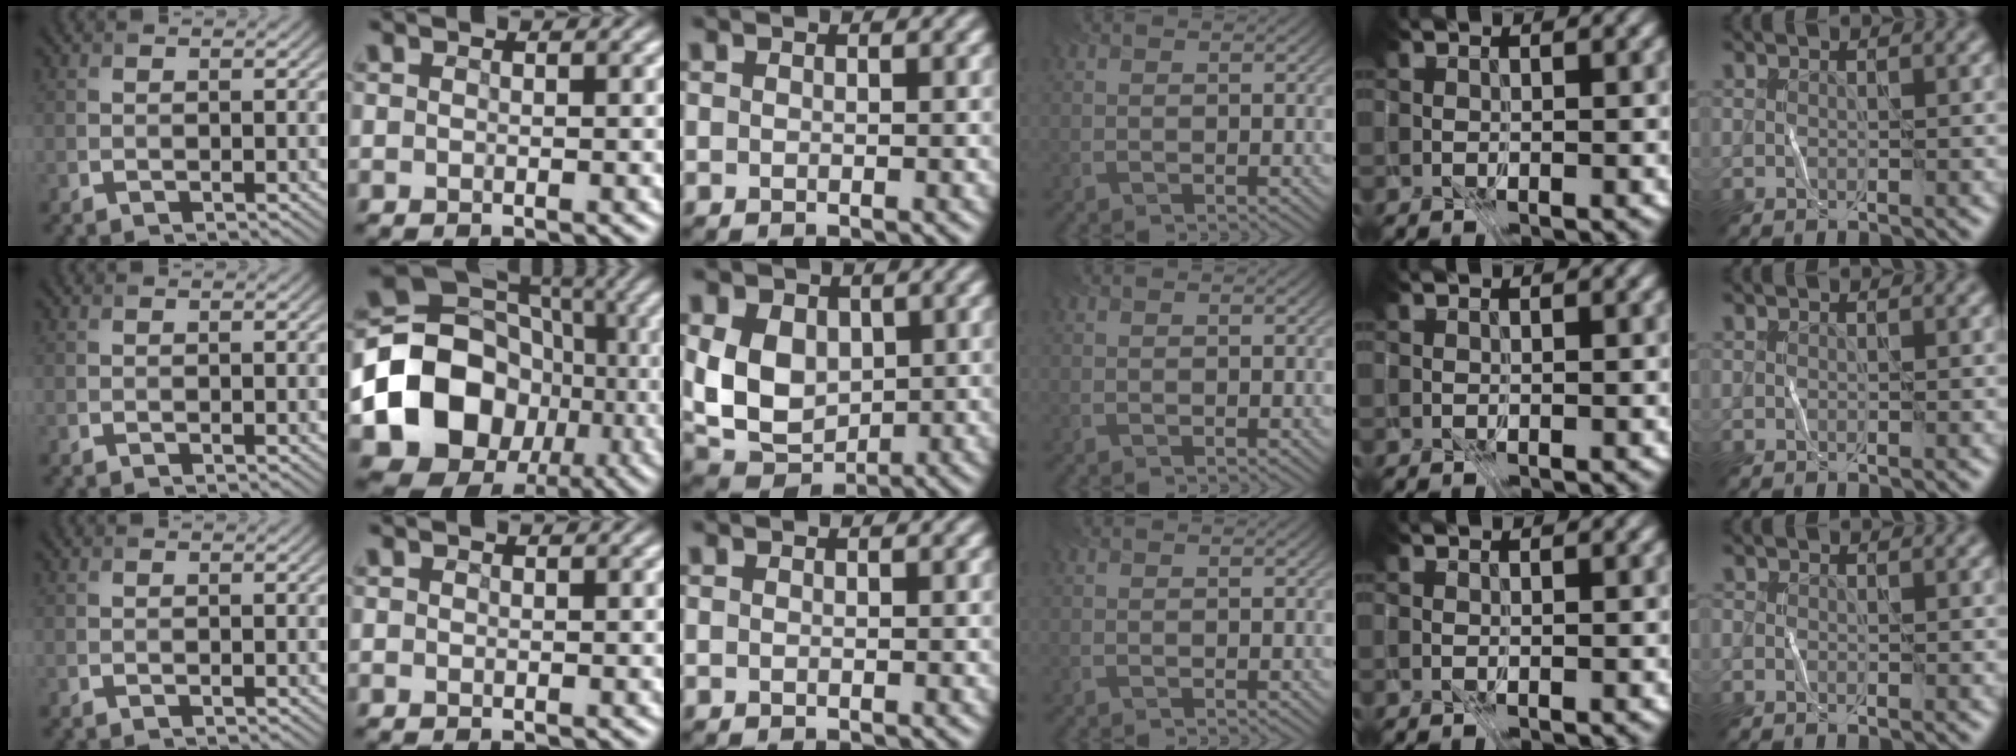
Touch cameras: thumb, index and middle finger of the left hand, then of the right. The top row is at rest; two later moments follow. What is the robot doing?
{"motion": "fold", "object": "file"}